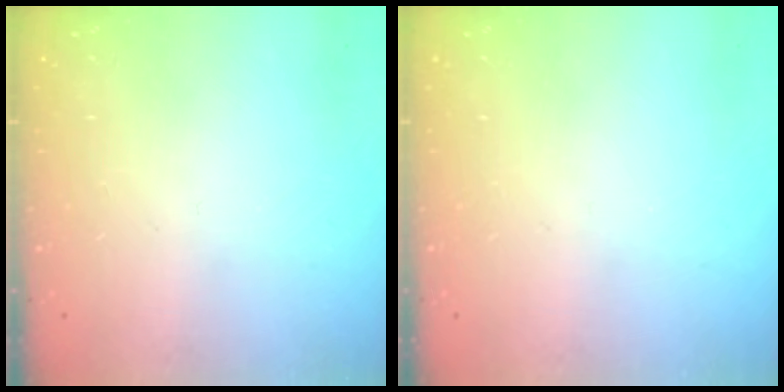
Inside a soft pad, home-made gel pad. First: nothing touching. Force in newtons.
{"total": 0.0}